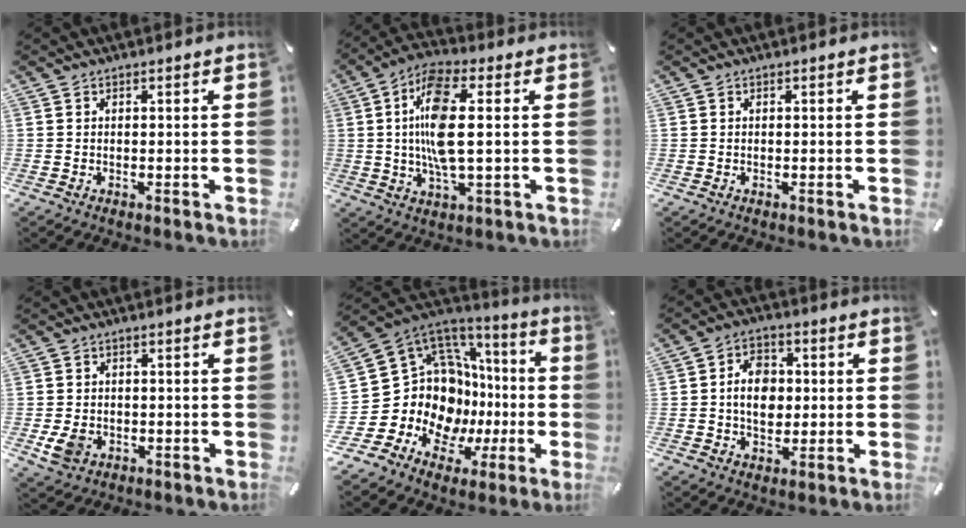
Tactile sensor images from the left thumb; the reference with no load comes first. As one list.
[{"total": 12.8, "force": [0.9, 4.2, 12.0], "torque": [-0.248, -0.005, 0.013]}, {"total": 0.0}, {"total": 4.9, "force": [-1.1, 3.8, 2.8], "torque": [-0.058, -0.003, -0.021]}, {"total": 17.7, "force": [0.3, 15.2, 9.2], "torque": [-0.169, -0.060, 0.051]}, {"total": 8.5, "force": [0.2, 6.6, 5.4], "torque": [-0.090, 0.007, 0.001]}]